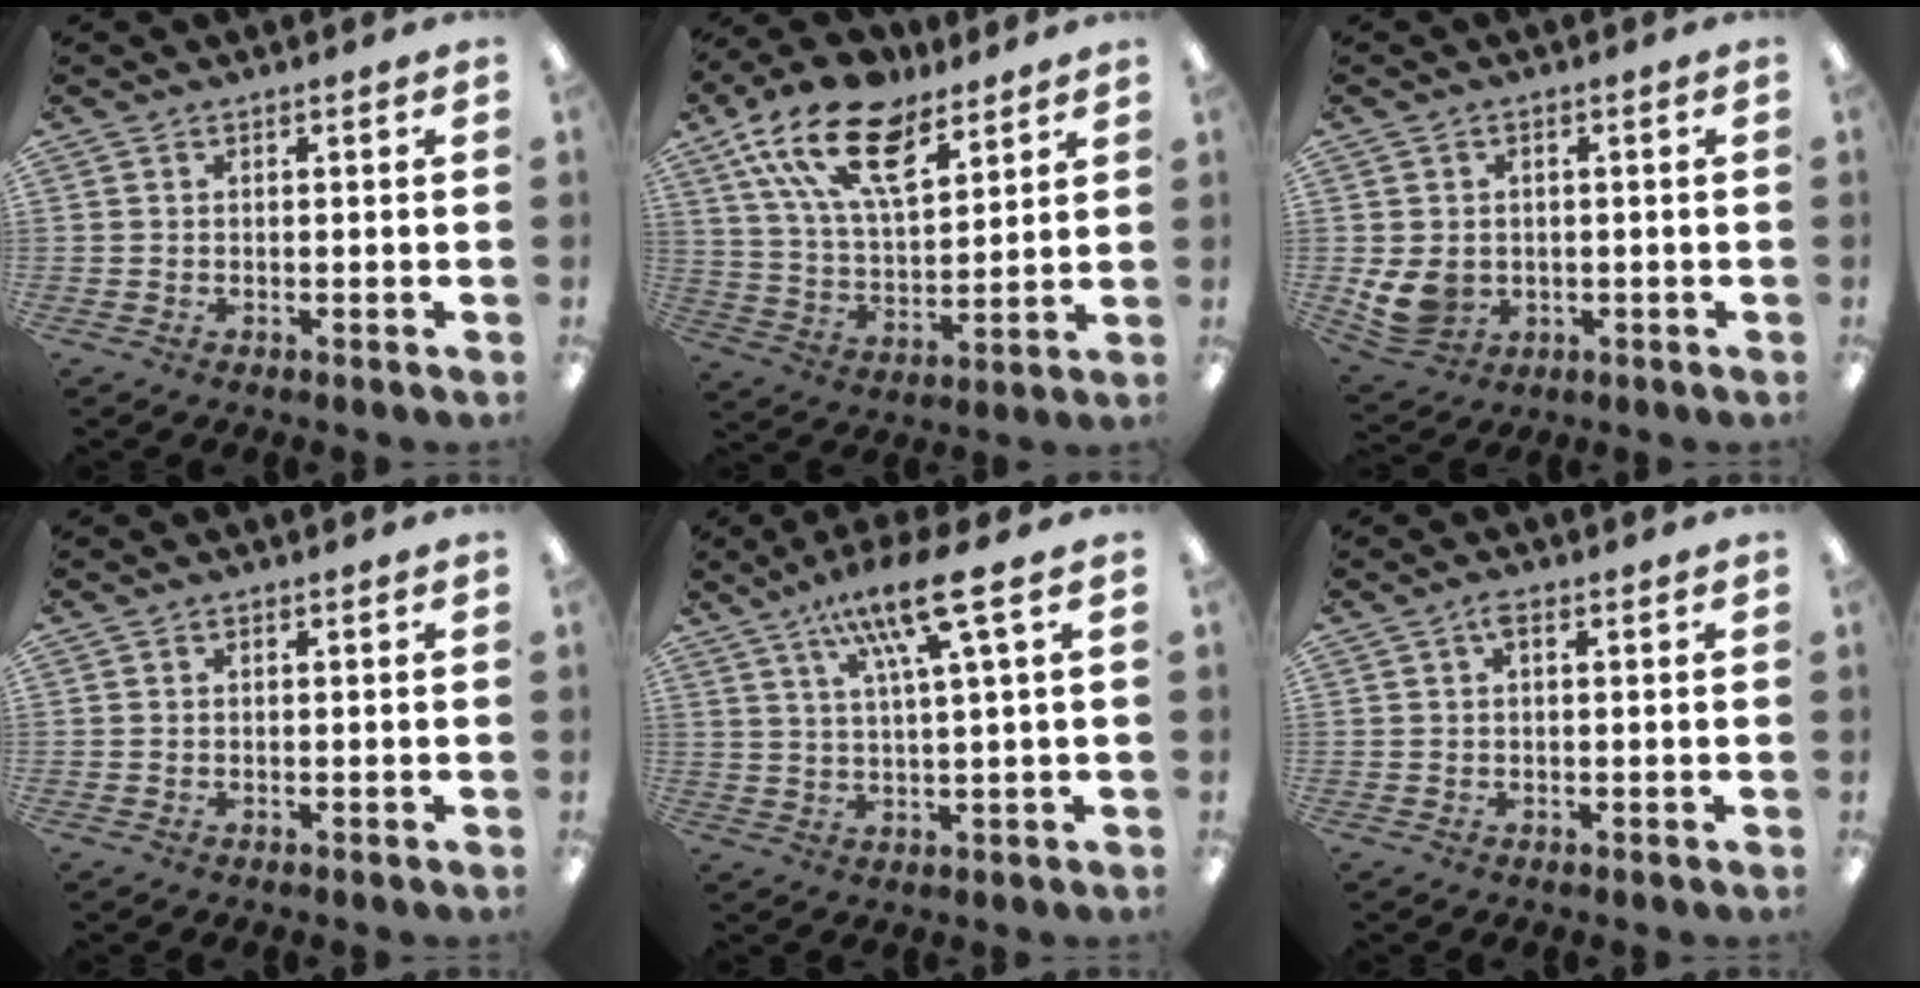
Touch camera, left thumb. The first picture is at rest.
{"total": 19.1, "force": [12.0, 9.0, 11.8], "torque": [-0.226, -0.056, 0.214]}
{"total": 6.8, "force": [-0.6, 5.9, 3.4], "torque": [-0.072, 0.002, -0.008]}
{"total": 0.0}
{"total": 12.5, "force": [6.8, 1.9, 10.3], "torque": [-0.193, -0.015, 0.111]}
{"total": 1.7, "force": [0.7, 0.9, 1.3], "torque": [-0.023, 0.001, 0.010]}